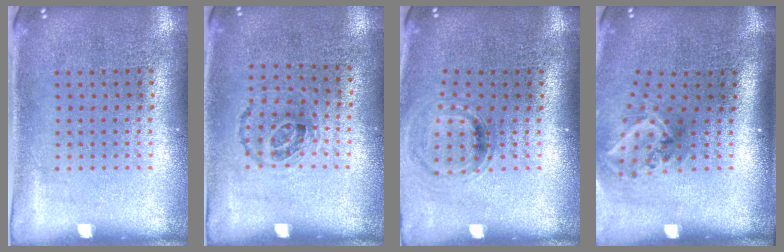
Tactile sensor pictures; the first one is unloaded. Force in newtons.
{"total": 1.0, "press": 0.7, "slide": 0.7}
{"total": 0.9, "press": 0.8, "slide": 0.2}
{"total": 2.1, "press": 1.3, "slide": 1.7}